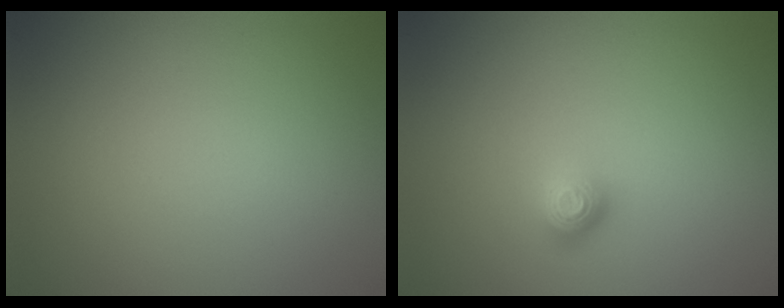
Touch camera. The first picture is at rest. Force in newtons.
{"total": 1.5, "press": 1.1, "slide": 1.0}